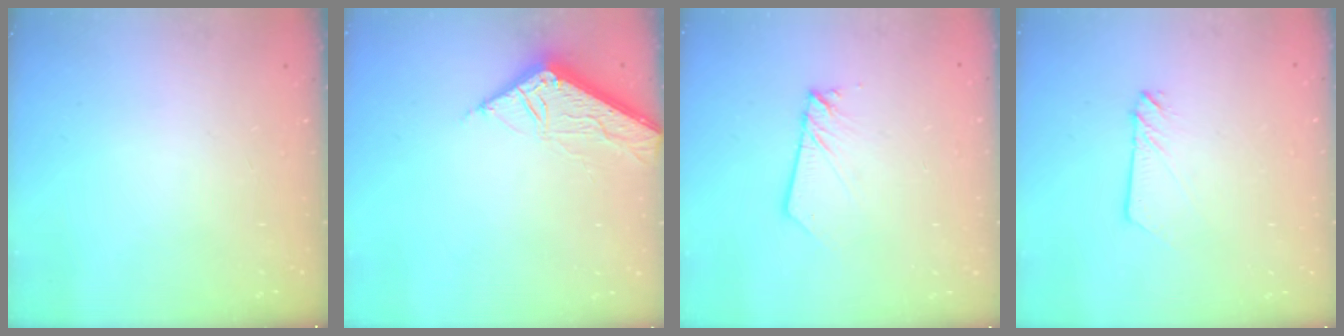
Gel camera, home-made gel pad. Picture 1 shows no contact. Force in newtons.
{"total": 7.0, "press": 6.9, "slide": 0.4}
{"total": 3.0, "press": 3.0, "slide": 0.4}
{"total": 2.4, "press": 2.4, "slide": 0.2}